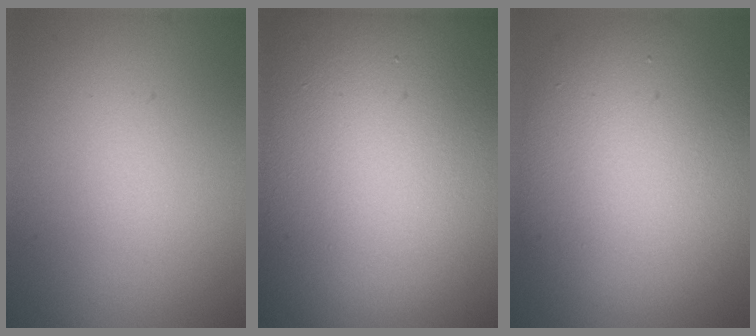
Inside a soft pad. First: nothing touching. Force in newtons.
{"total": 26.6, "press": 26.5, "slide": 1.2}
{"total": 11.5, "press": 11.5, "slide": 0.3}